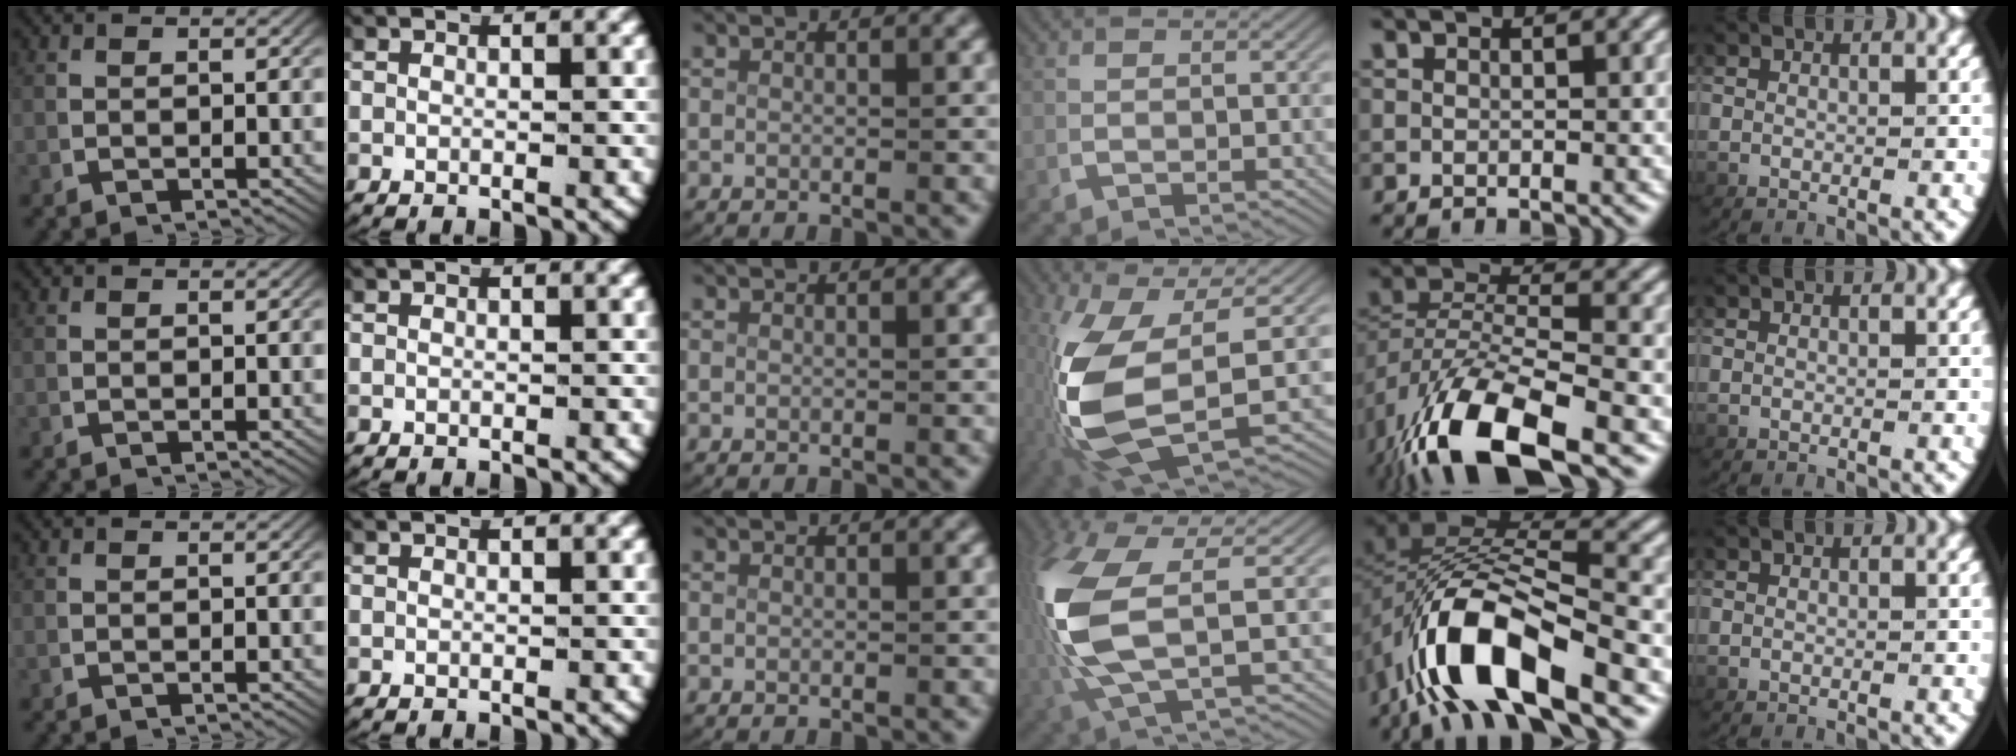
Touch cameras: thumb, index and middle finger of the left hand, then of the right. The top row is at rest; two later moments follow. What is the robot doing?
{"motion": "lift_and_place", "object": "scissors"}